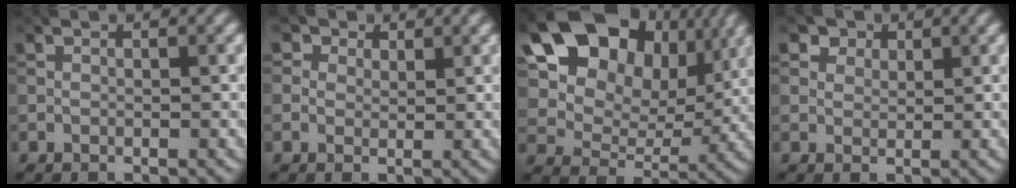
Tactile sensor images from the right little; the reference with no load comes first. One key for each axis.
{"total": 3.1, "fx": 2.0, "fy": 2.1, "fz": 1.0, "tx": -0.028, "ty": -0.004, "tz": 0.020}
{"total": 16.4, "fx": 7.8, "fy": 11.2, "fz": 9.1, "tx": -0.193, "ty": 0.056, "tz": 0.144}
{"total": 3.9, "fx": 2.7, "fy": 2.4, "fz": 1.5, "tx": -0.043, "ty": -0.005, "tz": 0.043}